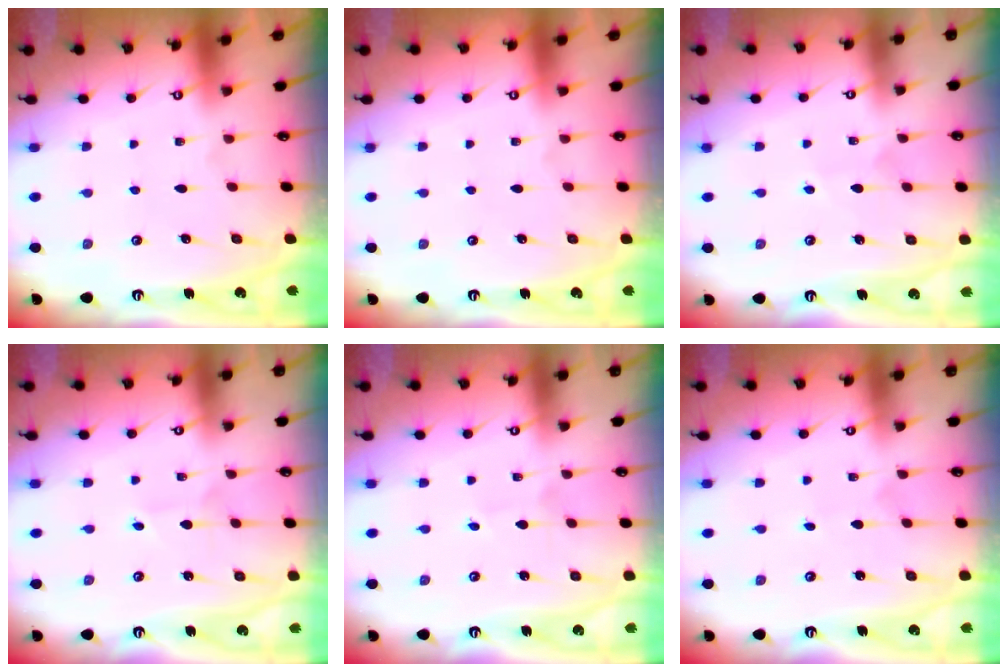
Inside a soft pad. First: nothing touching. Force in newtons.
{"total": 0.0}
{"total": 2.9, "press": 2.9, "slide": 0.3}
{"total": 1.6, "press": 1.5, "slide": 0.1}
{"total": 0.5, "press": 0.5, "slide": 0.0}
{"total": 0.7, "press": 0.7, "slide": 0.0}